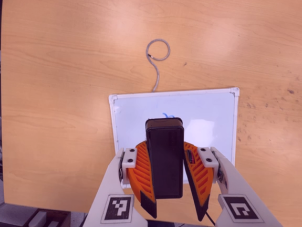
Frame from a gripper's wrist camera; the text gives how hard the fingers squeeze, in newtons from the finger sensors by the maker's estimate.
{"total": 11.1, "left": 9.8, "right": 12.5}